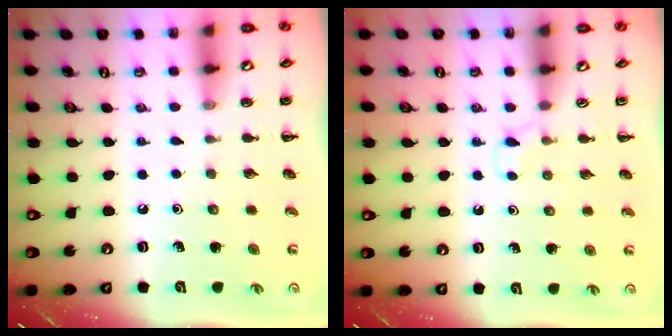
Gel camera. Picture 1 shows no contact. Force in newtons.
{"total": 2.3, "press": 2.2, "slide": 0.8}